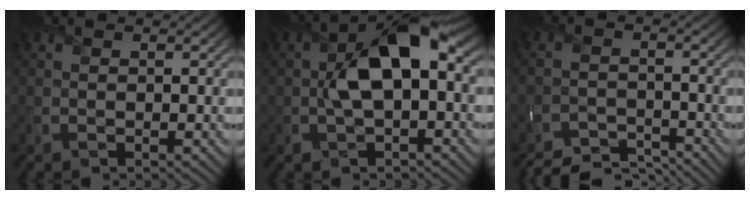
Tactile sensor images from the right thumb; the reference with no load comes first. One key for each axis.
{"total": 9.7, "fx": 0.5, "fy": 5.0, "fz": 8.3, "tx": -0.156, "ty": 0.007, "tz": 0.006}
{"total": 6.0, "fx": -5.8, "fy": 1.0, "fz": 1.4, "tx": -0.026, "ty": -0.007, "tz": -0.100}